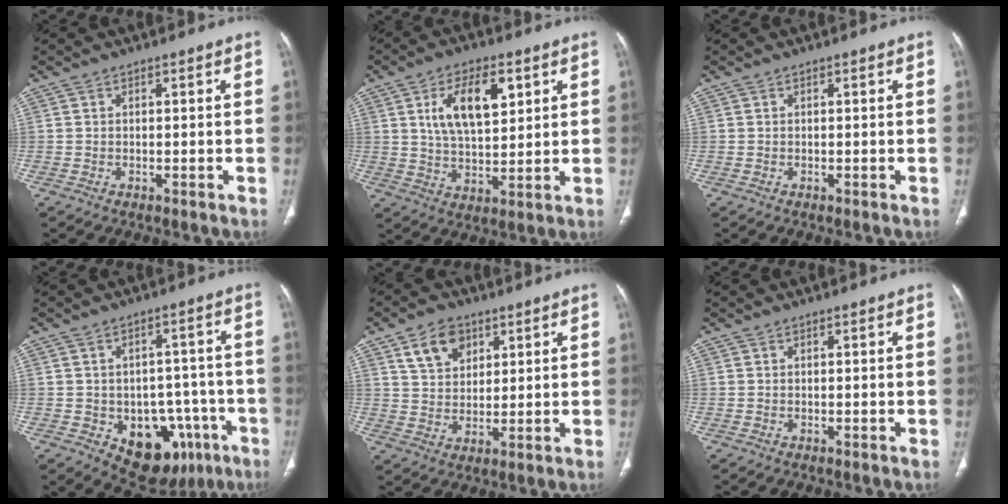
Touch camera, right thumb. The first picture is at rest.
{"total": 12.1, "force": [4.4, 5.9, 9.6], "torque": [-0.149, -0.013, 0.082]}
{"total": 0.0}
{"total": 14.5, "force": [-6.2, 9.9, 8.6], "torque": [-0.064, 0.034, -0.070]}
{"total": 8.1, "force": [4.2, 5.5, 4.1], "torque": [-0.048, -0.018, 0.079]}
{"total": 0.0}